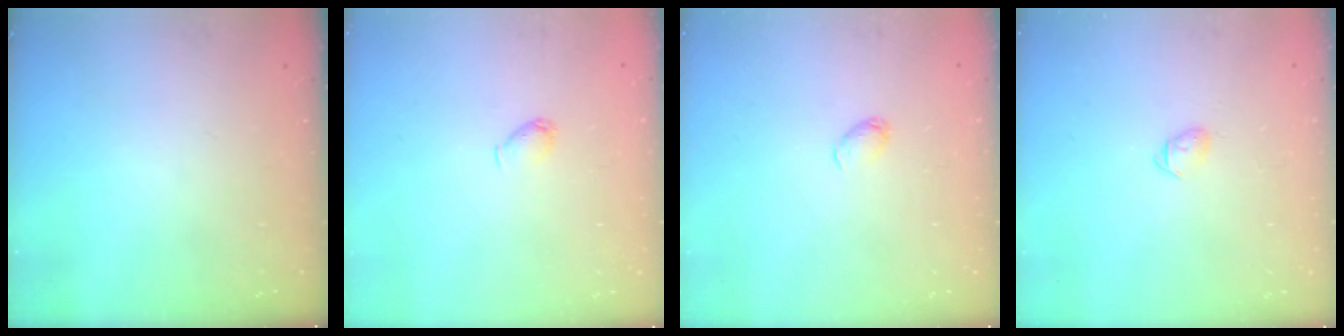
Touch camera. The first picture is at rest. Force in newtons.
{"total": 3.0, "press": 2.9, "slide": 0.6}
{"total": 3.1, "press": 3.1, "slide": 0.5}
{"total": 3.5, "press": 3.3, "slide": 1.0}